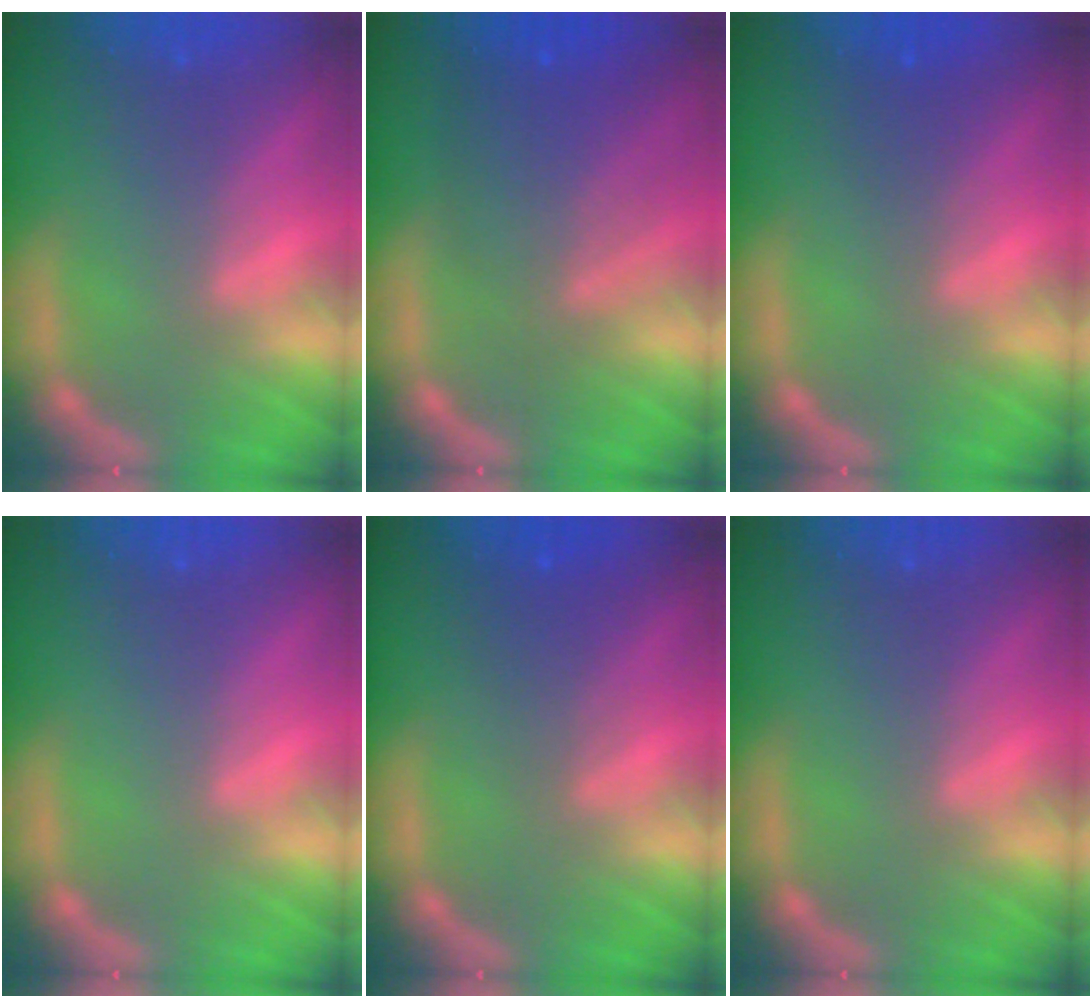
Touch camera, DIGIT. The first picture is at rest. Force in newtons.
{"total": 6.5}
{"total": 1.5}
{"total": 0.0}
{"total": 2.4}
{"total": 0.0}